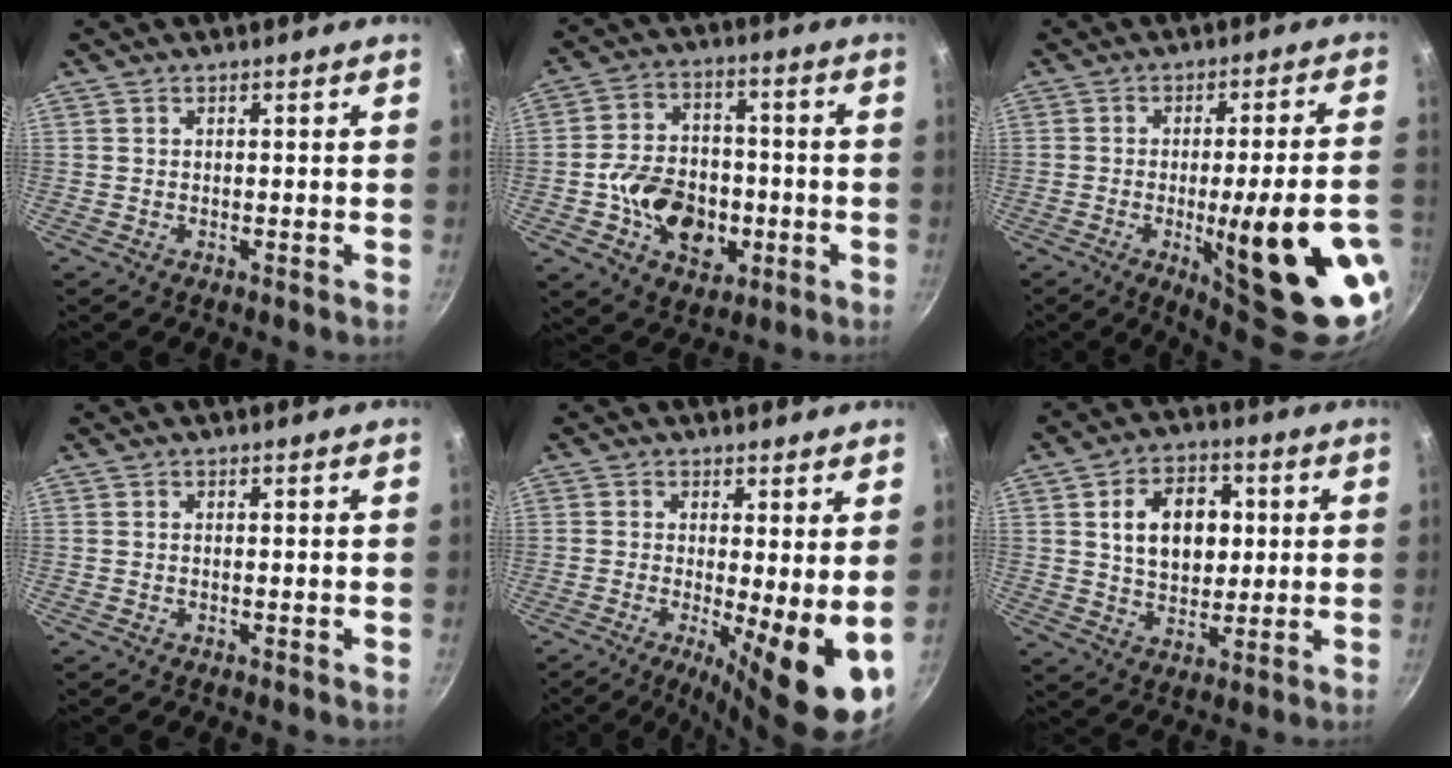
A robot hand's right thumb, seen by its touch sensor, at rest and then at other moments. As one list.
[{"total": 17.9, "force": [-3.9, 12.8, 11.9], "torque": [-0.158, 0.029, -0.060]}, {"total": 22.2, "force": [-7.5, 4.9, 20.3], "torque": [-0.245, 0.017, -0.088]}, {"total": 0.0}, {"total": 12.3, "force": [-1.6, 3.2, 11.7], "torque": [-0.150, -0.016, -0.020]}, {"total": 12.9, "force": [2.5, 9.1, 8.8], "torque": [-0.103, 0.000, 0.039]}]